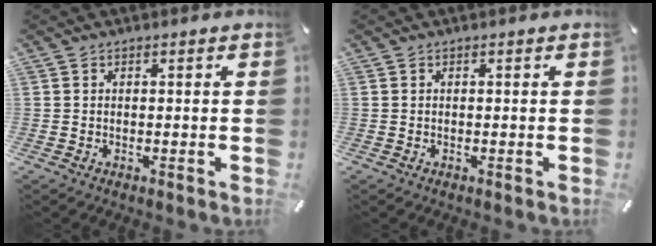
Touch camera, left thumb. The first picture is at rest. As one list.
[{"total": 0.0}]